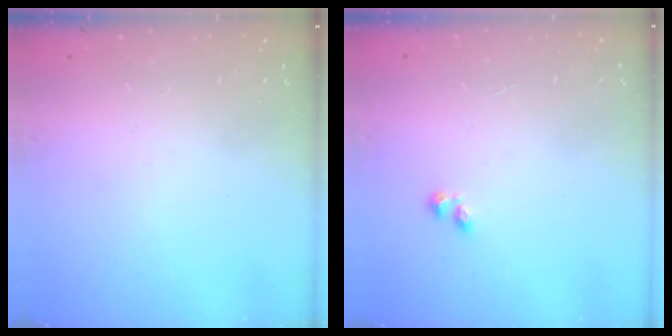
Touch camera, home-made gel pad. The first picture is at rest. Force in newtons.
{"total": 1.9, "press": 1.8, "slide": 0.5}